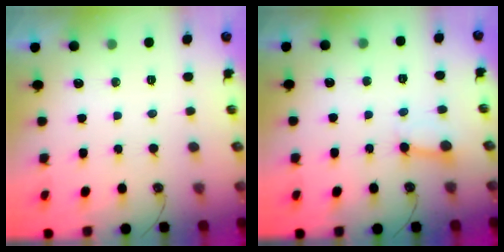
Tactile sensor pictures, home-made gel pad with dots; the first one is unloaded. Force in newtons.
{"total": 2.7, "press": 2.7, "slide": 0.3}